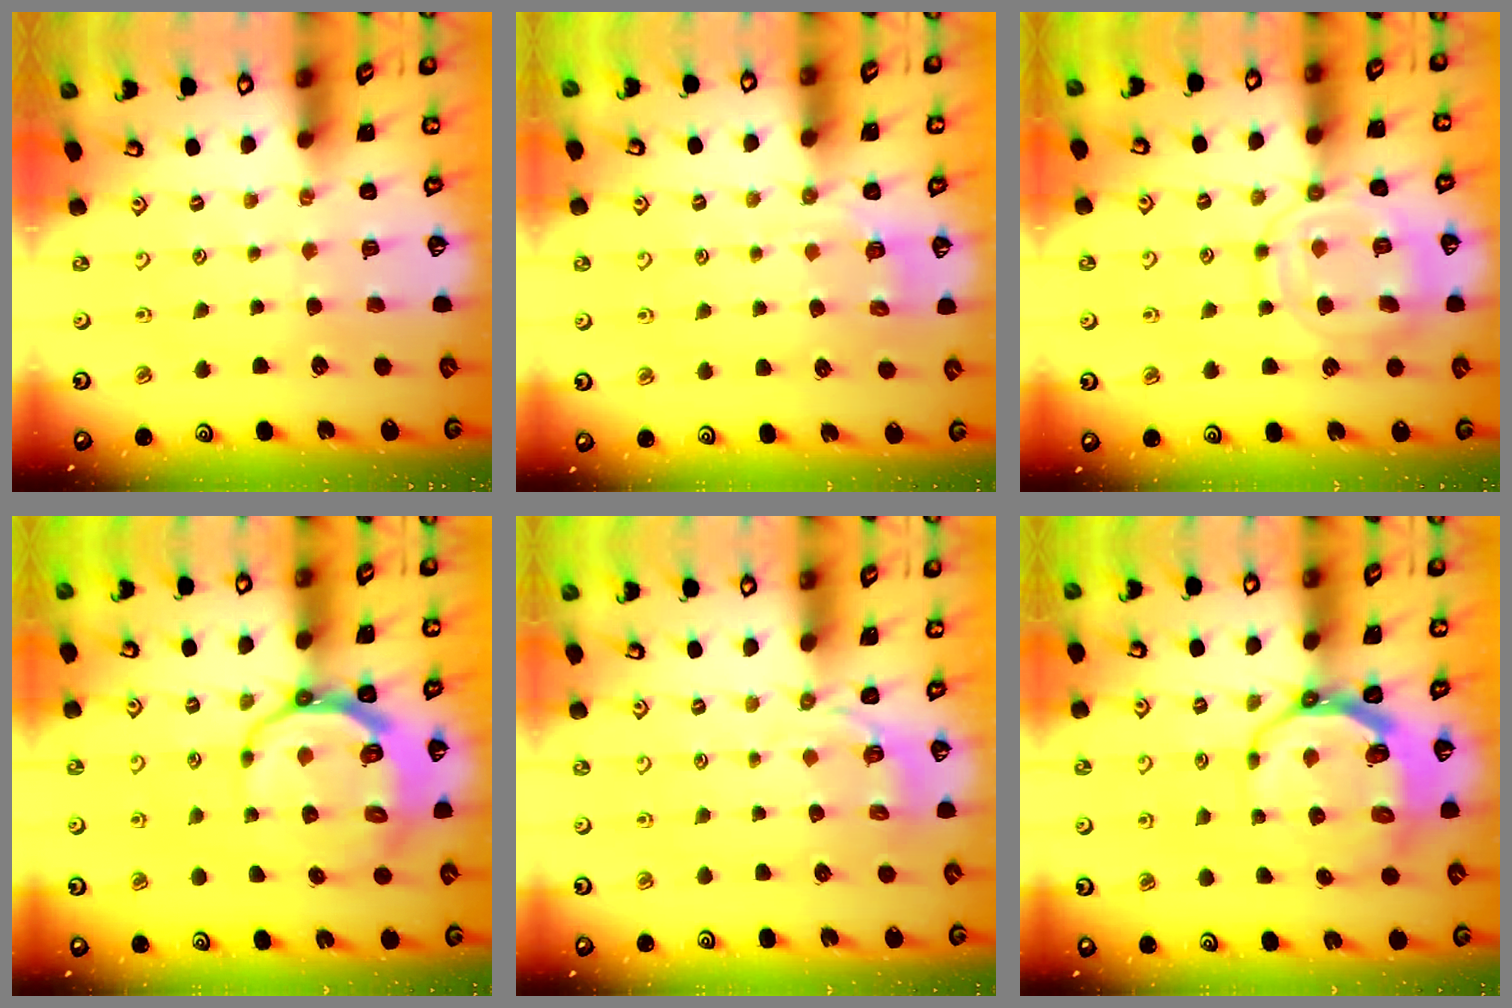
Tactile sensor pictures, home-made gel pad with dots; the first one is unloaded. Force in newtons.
{"total": 4.8, "press": 4.5, "slide": 1.7}
{"total": 14.2, "press": 14.1, "slide": 1.3}
{"total": 10.2, "press": 9.5, "slide": 3.7}
{"total": 3.2, "press": 2.7, "slide": 1.8}
{"total": 9.4, "press": 8.6, "slide": 3.9}